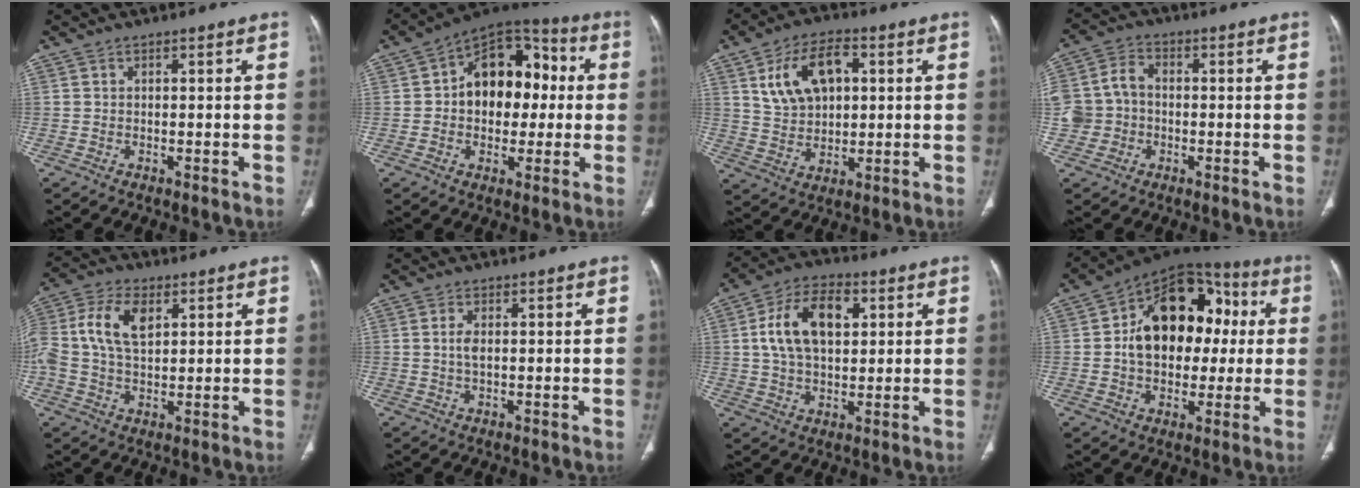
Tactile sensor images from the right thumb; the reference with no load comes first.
{"total": 16.5, "force": [1.1, 11.5, 11.8], "torque": [-0.113, 0.038, 0.007]}
{"total": 11.8, "force": [3.6, 7.4, 8.5], "torque": [-0.130, 0.002, 0.069]}
{"total": 8.2, "force": [-1.0, 7.2, 3.8], "torque": [-0.062, 0.028, -0.024]}
{"total": 12.2, "force": [3.0, 7.4, 9.2], "torque": [-0.204, 0.010, 0.054]}
{"total": 2.5, "force": [0.2, 1.2, 2.1], "torque": [-0.047, 0.000, 0.003]}
{"total": 13.1, "force": [3.1, 8.0, 10.0], "torque": [-0.164, 0.008, 0.051]}
{"total": 20.4, "force": [1.8, 14.2, 14.4], "torque": [-0.171, 0.038, 0.024]}